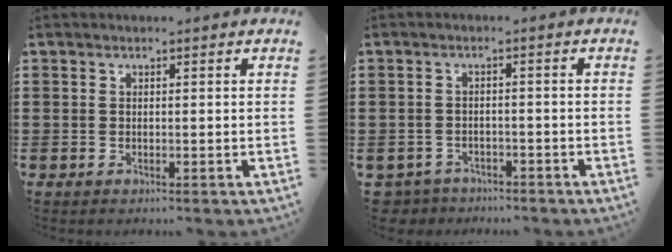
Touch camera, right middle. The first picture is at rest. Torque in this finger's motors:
{"motor_torque": [-0.03, 0.13, 0.00, -0.03]}